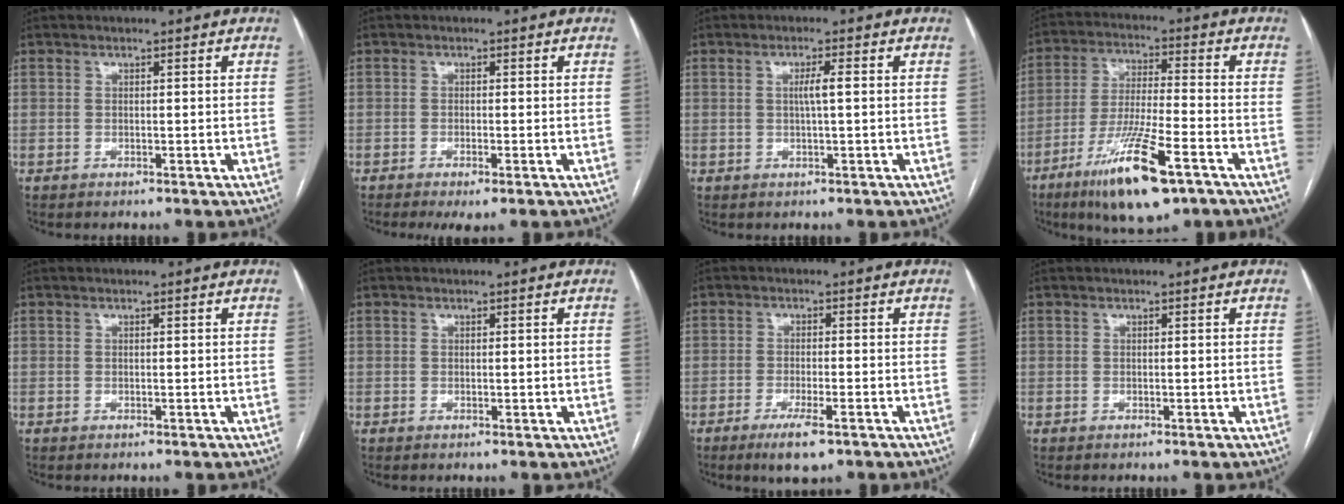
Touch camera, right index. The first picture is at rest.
{"total": 2.9, "force": [-1.6, 0.4, 2.4], "torque": [-0.036, -0.007, -0.022]}
{"total": 2.3, "force": [0.3, -0.1, 2.3], "torque": [-0.044, 0.001, 0.004]}
{"total": 14.7, "force": [-8.2, 2.0, 12.0], "torque": [-0.229, -0.029, -0.140]}
{"total": 0.0}
{"total": 0.7, "force": [0.2, 0.3, 0.6], "torque": [-0.011, -0.003, 0.004]}
{"total": 5.2, "force": [-3.1, 0.8, 4.1], "torque": [-0.076, -0.011, -0.049]}
{"total": 0.0}